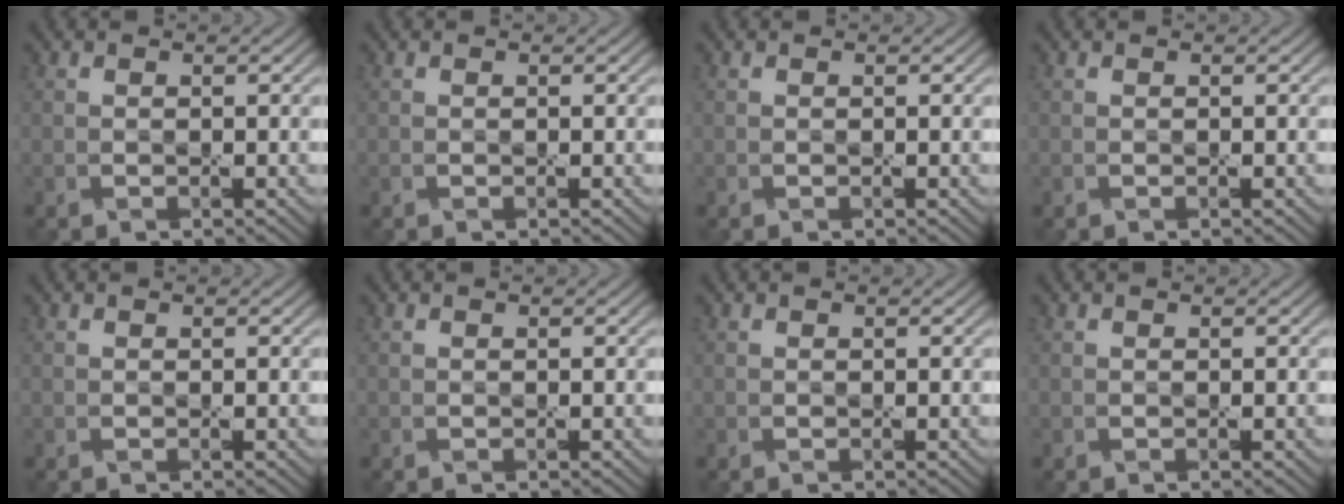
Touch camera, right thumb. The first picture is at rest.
{"total": 0.0}
{"total": 0.0}
{"total": 0.0}
{"total": 0.0}
{"total": 0.0}
{"total": 0.0}
{"total": 0.0}